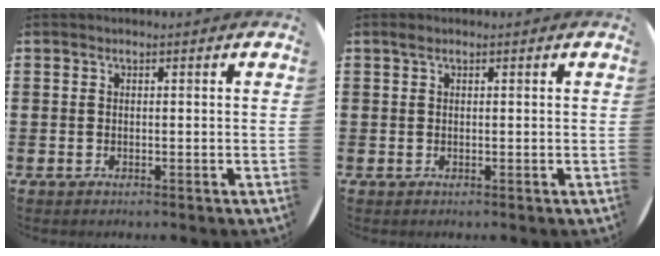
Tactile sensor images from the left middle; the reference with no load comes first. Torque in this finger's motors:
{"motor_torque": [0.82, -0.47, -0.07, -0.02]}